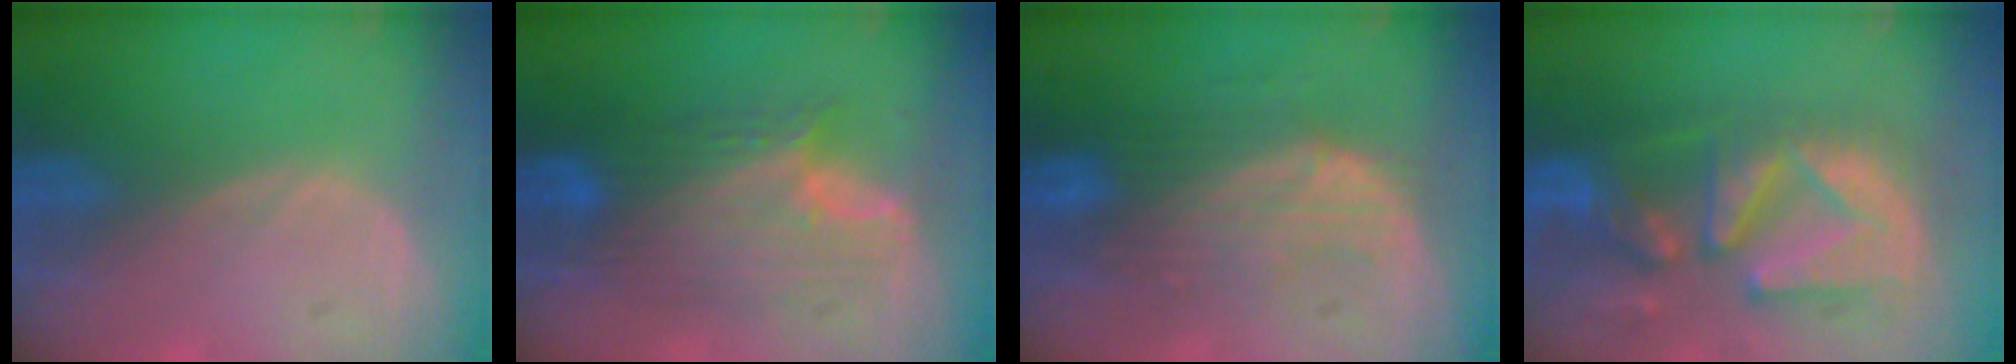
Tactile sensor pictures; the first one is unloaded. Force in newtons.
{"total": 8.7, "press": 8.7, "slide": 0.3}
{"total": 7.5, "press": 7.5, "slide": 0.3}
{"total": 12.7, "press": 11.2, "slide": 6.1}